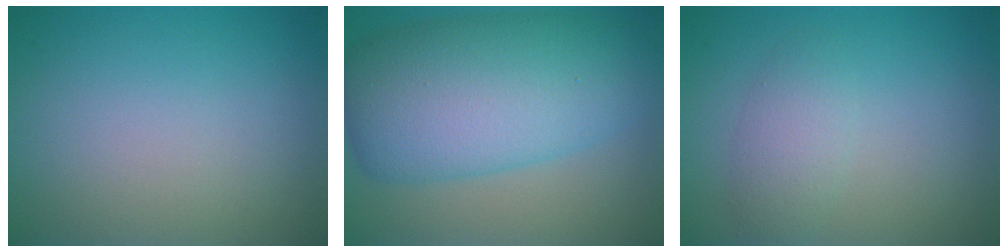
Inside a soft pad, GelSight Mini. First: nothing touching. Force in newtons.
{"total": 11.1, "press": 11.1, "slide": 0.3}
{"total": 2.4, "press": 2.4, "slide": 0.0}